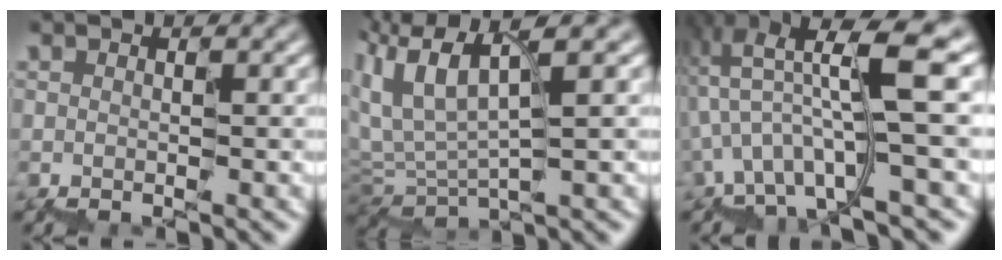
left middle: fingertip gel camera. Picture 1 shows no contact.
{"total": 5.0, "force": [2.6, 2.3, 3.7], "torque": [-0.100, 0.012, 0.050]}
{"total": 7.5, "force": [-1.2, 1.9, 7.1], "torque": [-0.134, 0.016, -0.028]}